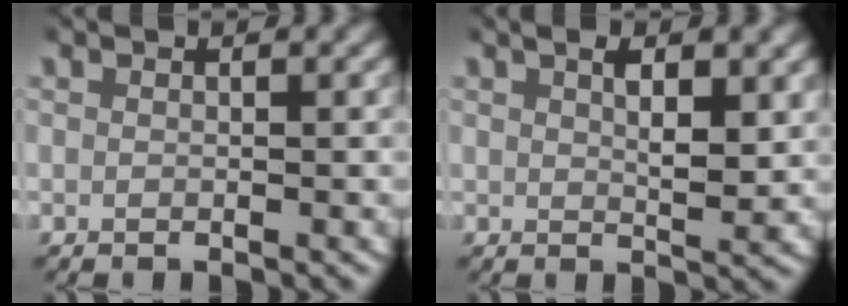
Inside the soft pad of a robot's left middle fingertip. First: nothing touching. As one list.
[{"total": 3.5, "force": [1.7, 1.2, 2.8], "torque": [-0.036, -0.003, 0.029]}]